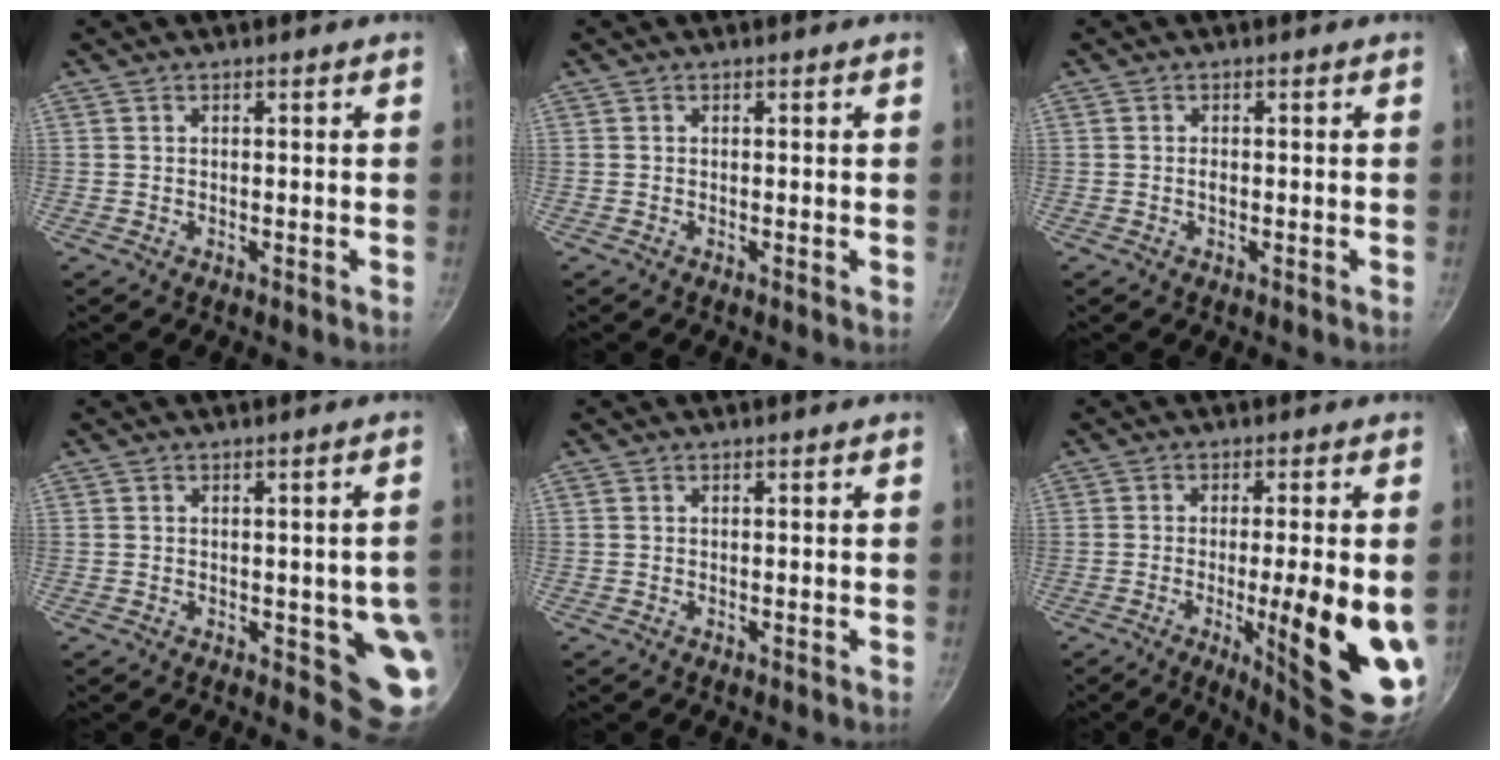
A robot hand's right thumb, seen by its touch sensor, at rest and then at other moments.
{"total": 0.0}
{"total": 0.9, "force": [-0.2, 0.5, 0.7], "torque": [-0.012, 0.003, -0.004]}
{"total": 8.3, "force": [-1.2, 3.7, 7.3], "torque": [-0.056, -0.008, -0.014]}
{"total": 0.0}
{"total": 16.0, "force": [-2.6, 3.2, 15.4], "torque": [-0.206, -0.008, -0.030]}